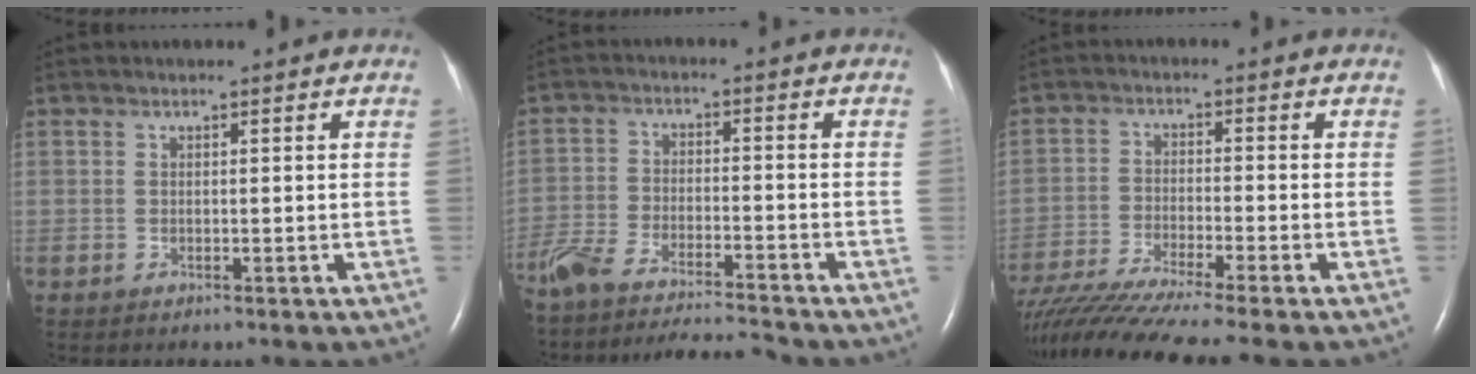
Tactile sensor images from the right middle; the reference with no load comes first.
{"total": 15.4, "force": [-14.2, 0.9, 5.8], "torque": [-0.117, -0.012, -0.231]}
{"total": 13.6, "force": [-11.6, -1.6, 7.0], "torque": [-0.121, -0.033, -0.192]}